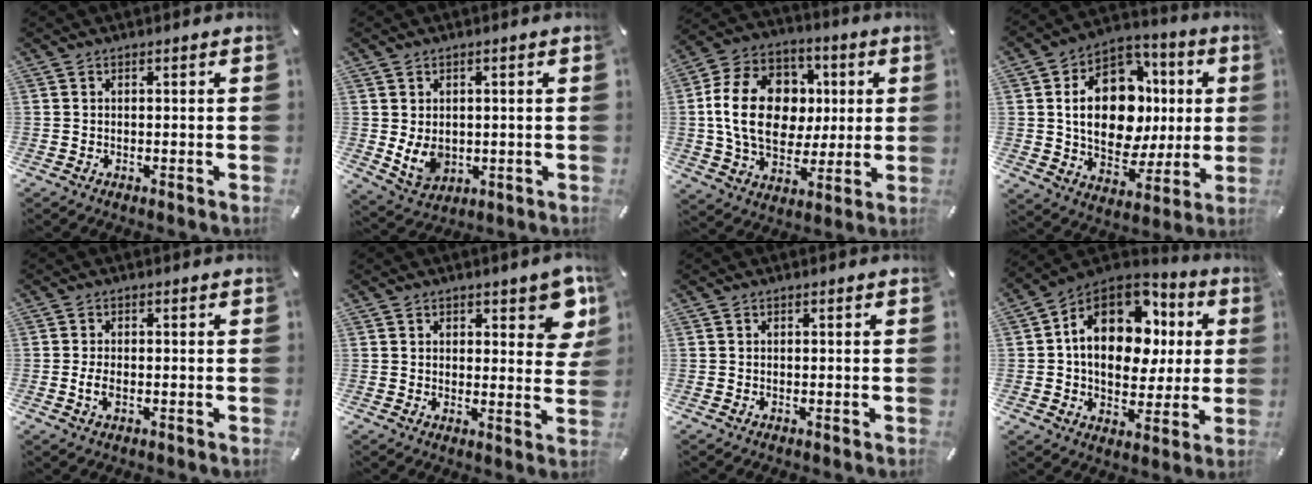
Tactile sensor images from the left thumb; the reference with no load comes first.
{"total": 6.7, "force": [0.5, 5.6, 3.7], "torque": [-0.081, -0.005, 0.010]}
{"total": 19.0, "force": [1.5, 14.9, 11.8], "torque": [-0.234, 0.016, 0.031]}
{"total": 19.7, "force": [2.2, 14.2, 13.5], "torque": [-0.235, -0.004, 0.043]}
{"total": 2.9, "force": [-0.7, 1.4, 2.4], "torque": [-0.055, -0.003, -0.014]}
{"total": 7.3, "force": [4.1, 3.6, 4.9], "torque": [-0.045, -0.021, 0.066]}
{"total": 0.0}
{"total": 18.5, "force": [3.9, 13.3, 12.2], "torque": [-0.204, -0.012, 0.068]}